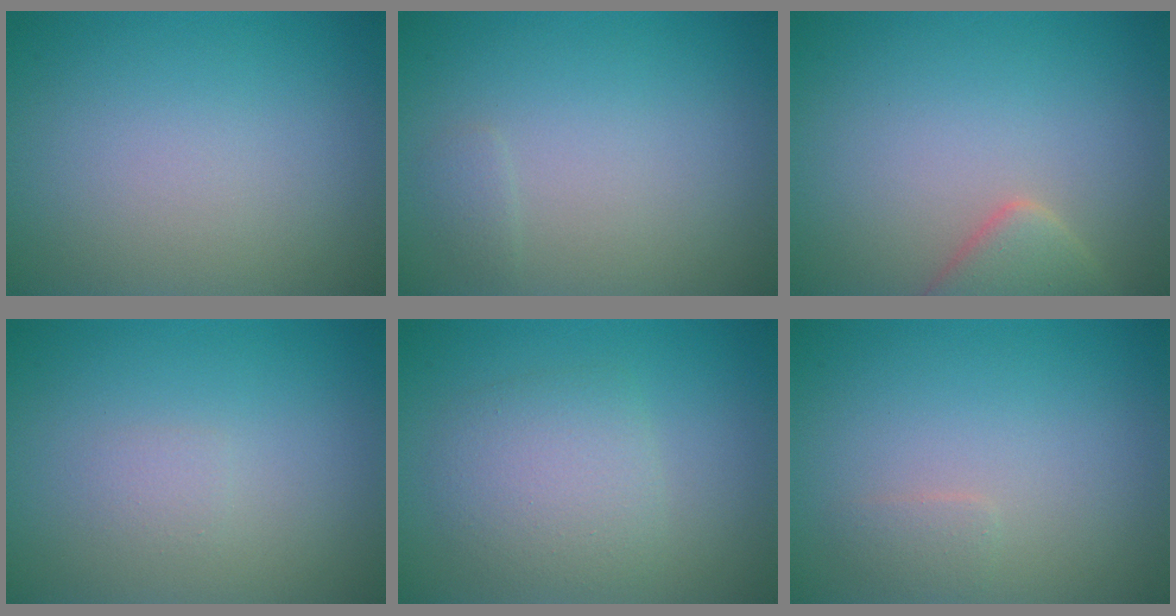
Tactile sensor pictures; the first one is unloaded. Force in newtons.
{"total": 0.6, "press": 0.6, "slide": 0.0}
{"total": 3.0, "press": 2.9, "slide": 0.3}
{"total": 0.8, "press": 0.8, "slide": 0.1}
{"total": 3.5, "press": 3.5, "slide": 0.1}
{"total": 0.9, "press": 0.9, "slide": 0.0}